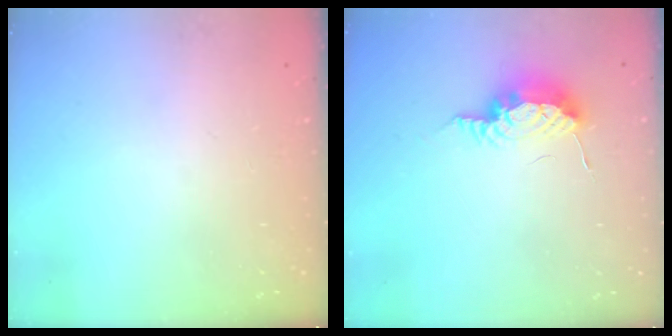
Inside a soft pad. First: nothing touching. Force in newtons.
{"total": 10.5, "press": 9.2, "slide": 5.2}